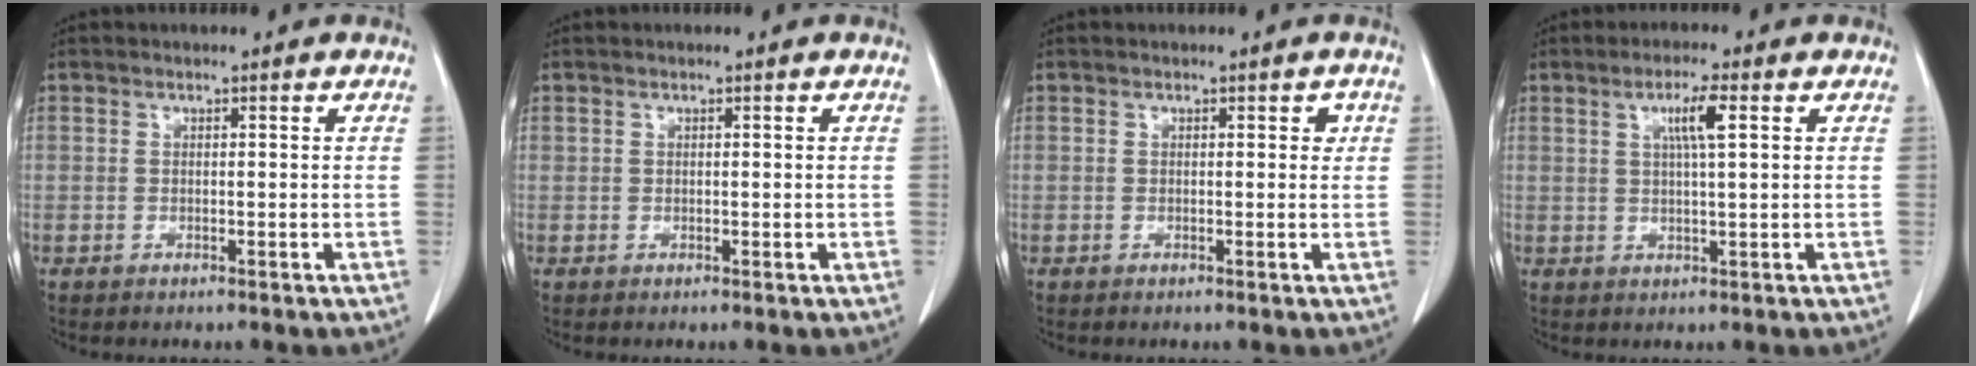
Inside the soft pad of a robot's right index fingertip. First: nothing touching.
{"total": 0.0}
{"total": 1.2, "force": [0.4, 0.7, 0.8], "torque": [-0.008, 0.007, 0.005]}
{"total": 4.4, "force": [1.5, 0.0, 4.1], "torque": [-0.072, 0.002, 0.026]}